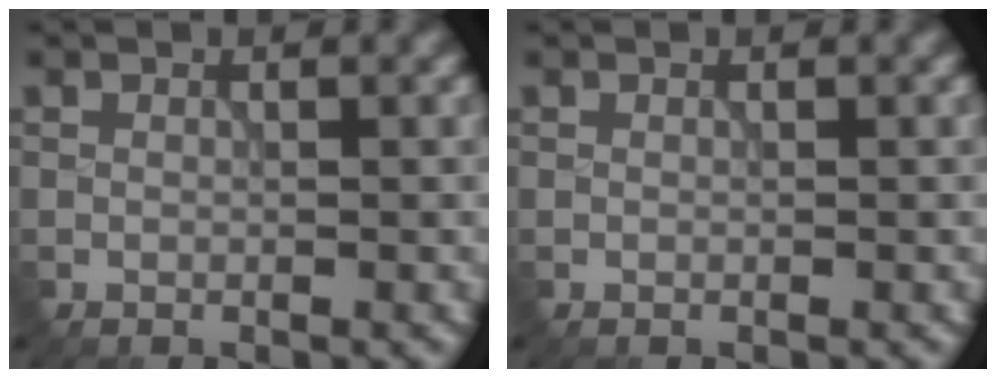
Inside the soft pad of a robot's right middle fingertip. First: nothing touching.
{"total": 0.0}